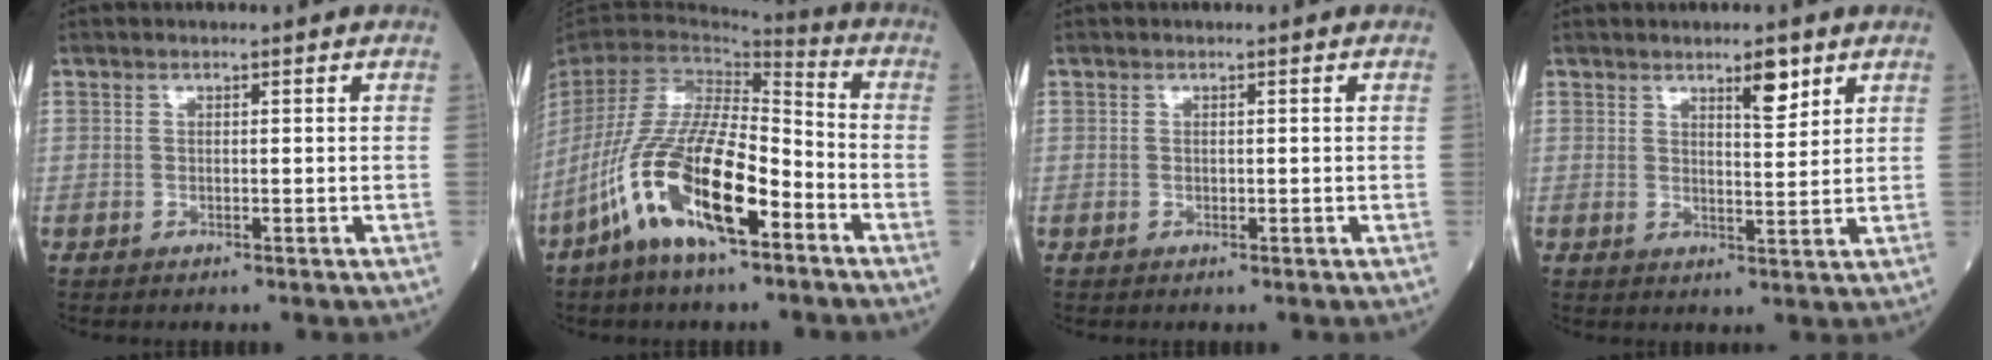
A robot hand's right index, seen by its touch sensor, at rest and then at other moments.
{"total": 16.9, "force": [-8.5, 4.1, 14.0], "torque": [-0.285, -0.011, -0.156]}
{"total": 0.0}
{"total": 4.1, "force": [2.7, 0.8, 3.0], "torque": [-0.046, -0.003, 0.042]}